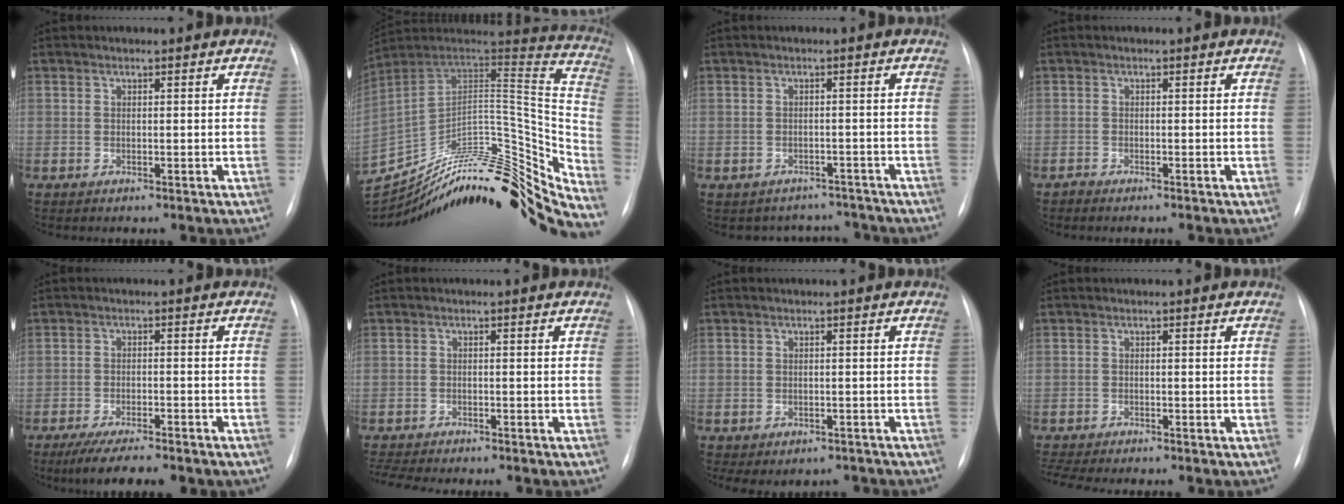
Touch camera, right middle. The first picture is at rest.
{"total": 35.7, "force": [-31.3, 5.2, 16.3], "torque": [-0.173, -0.007, -0.440]}
{"total": 5.6, "force": [-5.0, 2.5, -0.8], "torque": [0.018, 0.028, -0.058]}
{"total": 1.0, "force": [-1.0, -0.1, 0.3], "torque": [-0.008, -0.001, -0.018]}
{"total": 8.3, "force": [-6.6, 1.3, 4.8], "torque": [-0.074, -0.017, -0.100]}
{"total": 6.4, "force": [-5.8, 0.6, 2.5], "torque": [-0.038, -0.007, -0.089]}
{"total": 5.2, "force": [-4.0, 3.1, 1.3], "torque": [-0.010, 0.018, -0.047]}
{"total": 5.9, "force": [-5.2, 0.3, 2.6], "torque": [-0.041, -0.007, -0.083]}